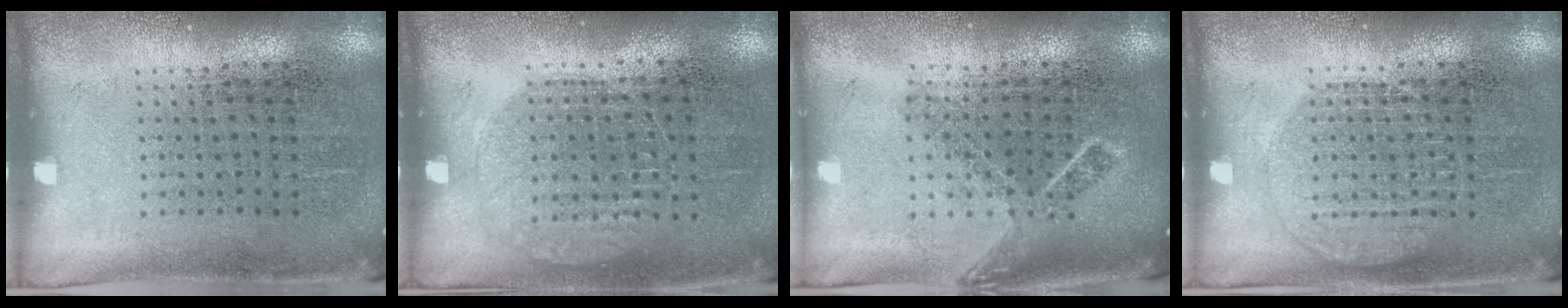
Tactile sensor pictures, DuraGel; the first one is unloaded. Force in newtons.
{"total": 0.9, "press": 0.9, "slide": 0.2}
{"total": 1.8, "press": 1.3, "slide": 1.2}
{"total": 1.9, "press": 1.9, "slide": 0.3}